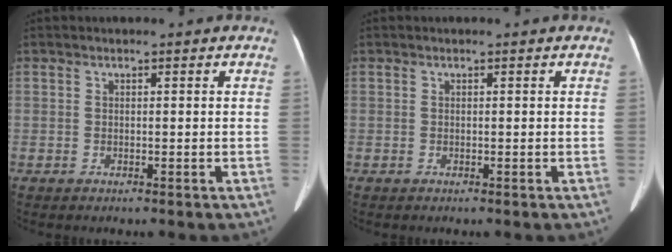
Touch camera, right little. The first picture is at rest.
{"total": 0.0}